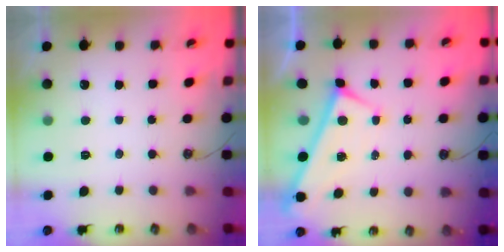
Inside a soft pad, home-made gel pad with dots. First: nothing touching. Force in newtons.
{"total": 0.0}